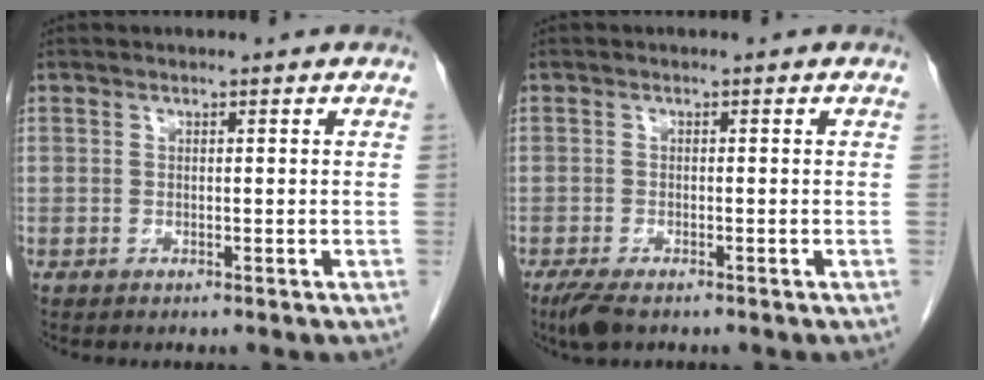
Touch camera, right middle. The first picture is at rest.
{"total": 3.4, "force": [-2.4, 1.0, 2.1], "torque": [-0.047, -0.009, -0.039]}